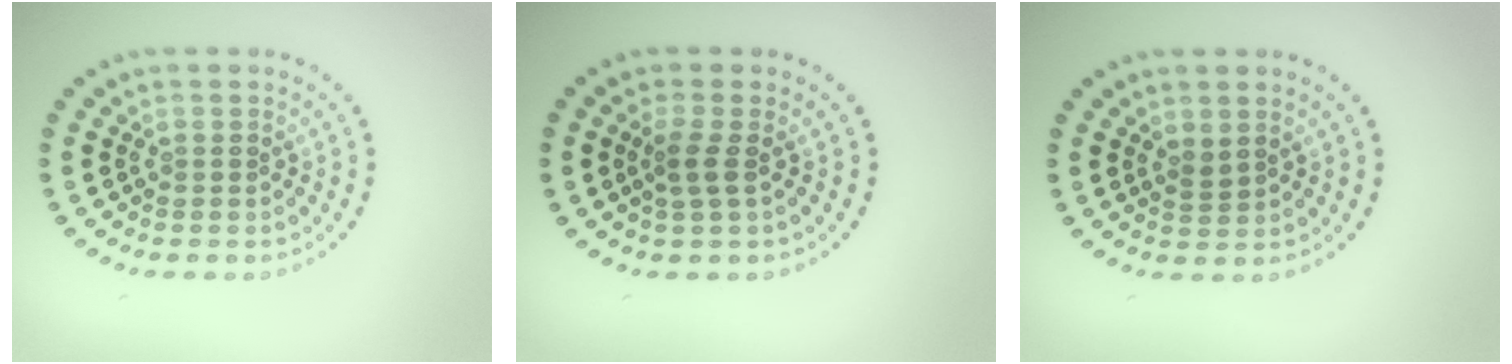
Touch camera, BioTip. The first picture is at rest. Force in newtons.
{"total": 1.5, "press": 1.2, "slide": 0.9}
{"total": 0.9, "press": 0.7, "slide": 0.6}